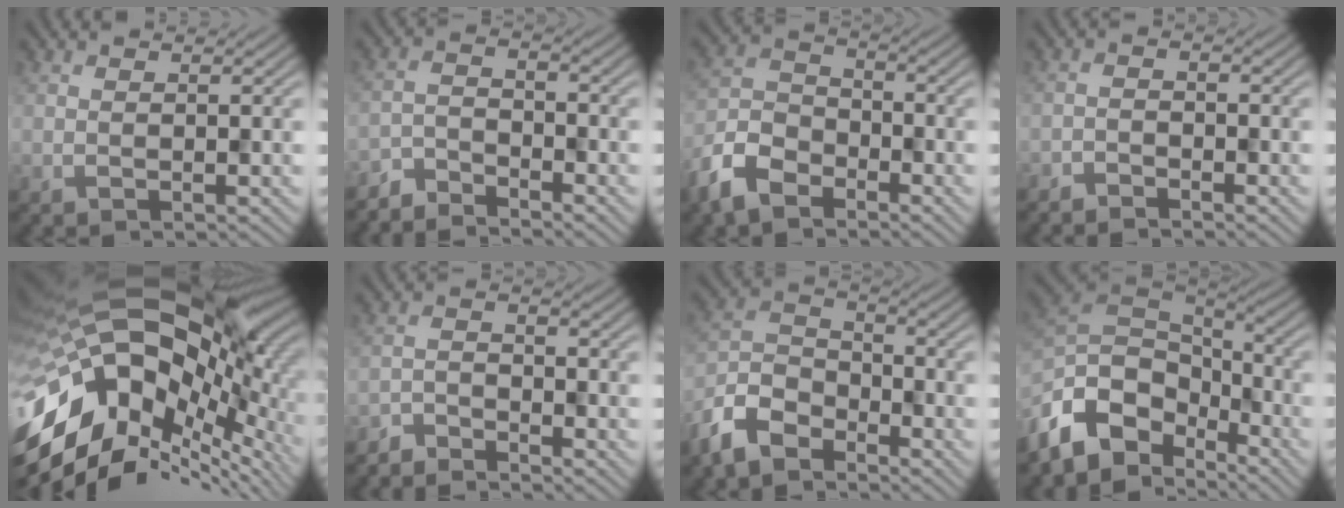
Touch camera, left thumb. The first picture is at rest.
{"total": 4.2, "force": [-4.0, 0.7, 0.8], "torque": [-0.019, -0.003, -0.094]}
{"total": 8.3, "force": [-5.7, 4.3, 4.1], "torque": [-0.103, -0.010, -0.134]}
{"total": 2.1, "force": [-2.1, 0.3, 0.4], "torque": [-0.008, 0.000, -0.046]}
{"total": 20.6, "force": [-4.0, 12.2, 16.1], "torque": [-0.316, -0.020, -0.062]}
{"total": 3.5, "force": [-3.4, 0.6, 0.7], "torque": [-0.013, -0.002, -0.078]}
{"total": 8.5, "force": [-6.4, 4.0, 3.9], "torque": [-0.096, -0.006, -0.153]}
{"total": 12.3, "force": [-6.5, 7.5, 7.2], "torque": [-0.185, -0.012, -0.123]}